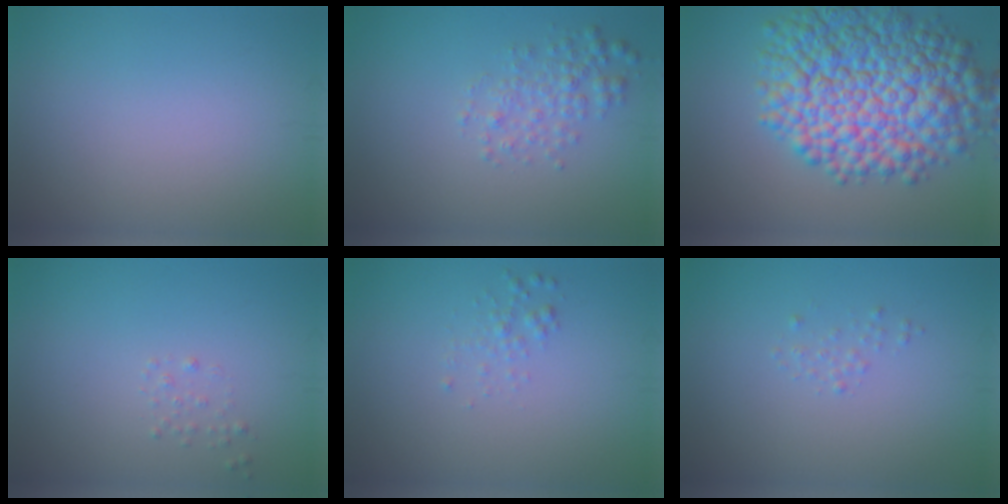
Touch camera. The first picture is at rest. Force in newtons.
{"total": 2.4, "press": 2.4, "slide": 0.1}
{"total": 12.7, "press": 12.7, "slide": 0.3}
{"total": 0.6, "press": 0.6, "slide": 0.1}
{"total": 1.0, "press": 1.0, "slide": 0.0}
{"total": 0.7, "press": 0.7, "slide": 0.1}